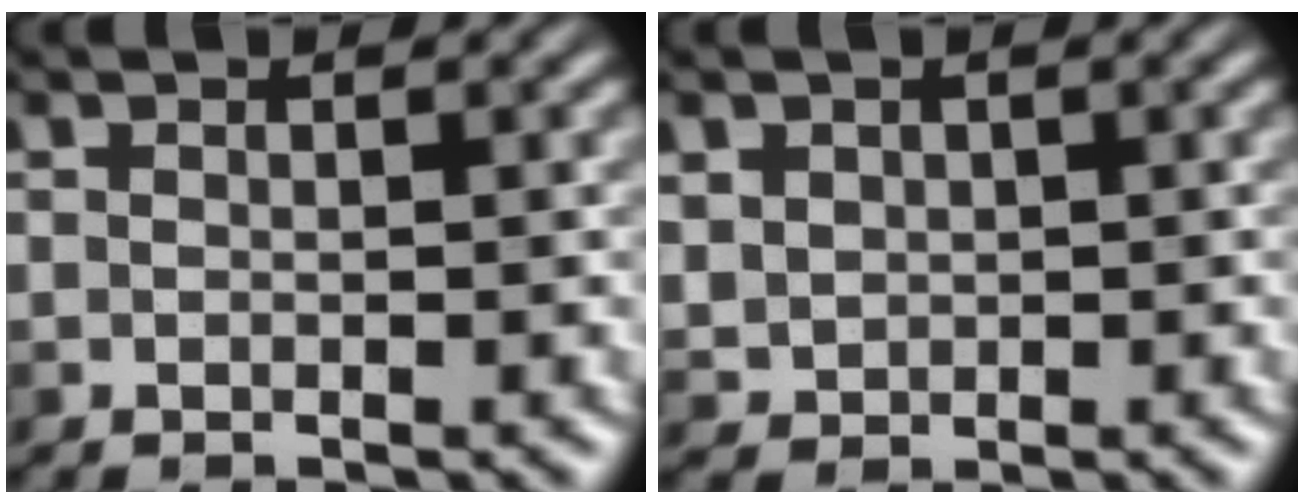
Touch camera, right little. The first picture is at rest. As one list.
[{"total": 1.9, "force": [0.7, 1.7, 0.4], "torque": [-0.031, -0.002, 0.015]}]